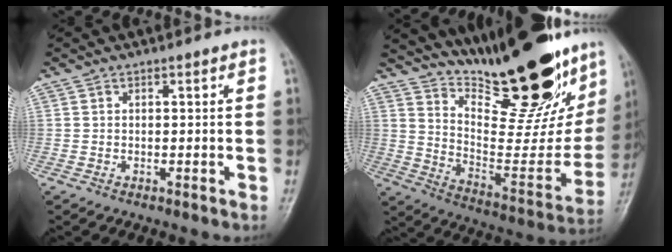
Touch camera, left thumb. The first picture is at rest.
{"total": 29.0, "force": [21.0, 8.7, 17.9], "torque": [-0.231, -0.119, 0.324]}